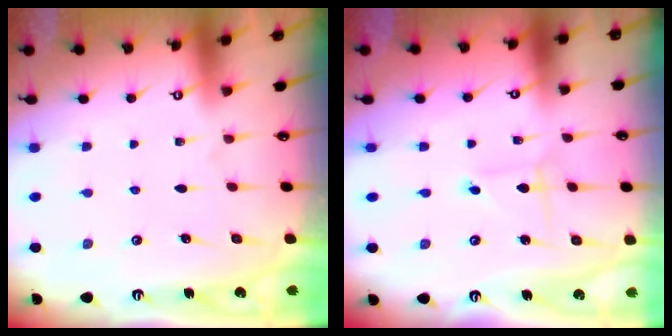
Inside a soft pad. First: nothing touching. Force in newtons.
{"total": 1.1, "press": 1.1, "slide": 0.1}